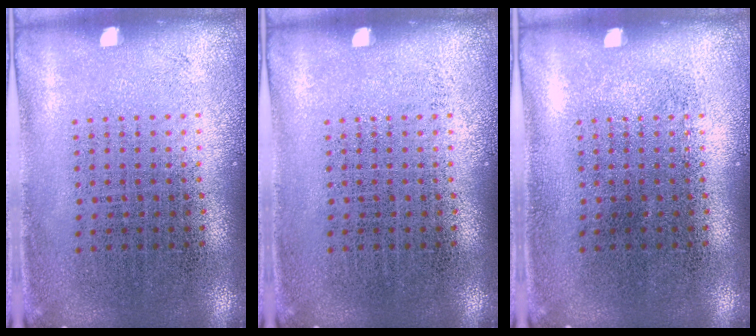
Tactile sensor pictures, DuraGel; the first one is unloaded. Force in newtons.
{"total": 0.0}
{"total": 0.0}